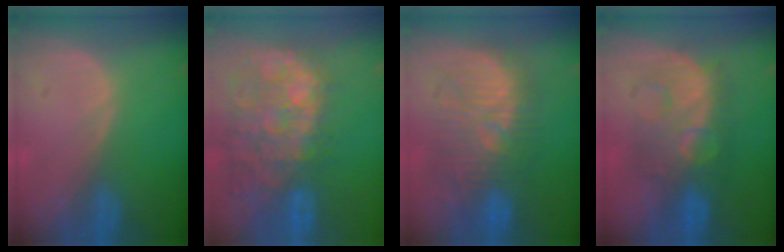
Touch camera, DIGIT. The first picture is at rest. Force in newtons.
{"total": 14.1, "press": 11.6, "slide": 8.1}
{"total": 10.7, "press": 10.6, "slide": 0.9}
{"total": 8.2, "press": 8.2, "slide": 0.0}